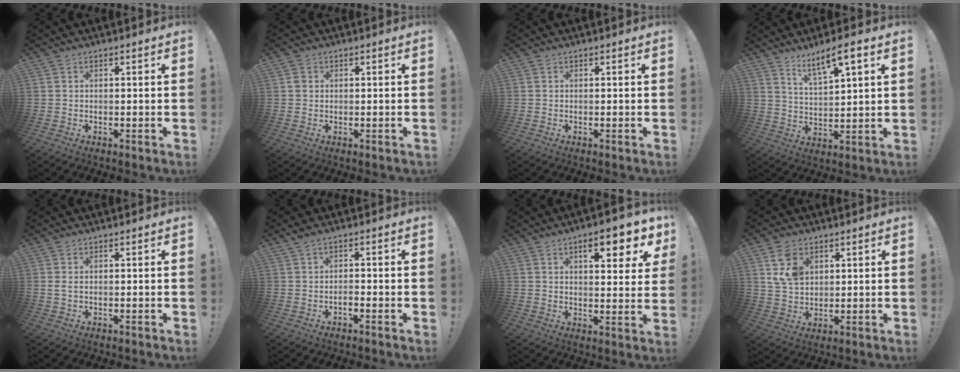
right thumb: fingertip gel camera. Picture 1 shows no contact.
{"total": 1.6, "force": [0.4, 1.5, 0.3], "torque": [0.001, 0.002, 0.006]}
{"total": 0.0}
{"total": 8.6, "force": [6.1, 1.8, 5.8], "torque": [-0.097, -0.030, 0.103]}
{"total": 1.4, "force": [0.5, 0.4, 1.2], "torque": [-0.017, -0.003, 0.008]}
{"total": 1.3, "force": [-0.3, 0.4, 1.3], "torque": [-0.031, -0.002, -0.005]}
{"total": 9.8, "force": [5.0, 2.7, 8.0], "torque": [-0.098, -0.022, 0.076]}
{"total": 8.9, "force": [4.0, 6.2, 5.0], "torque": [-0.093, -0.006, 0.078]}